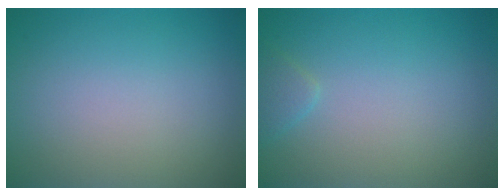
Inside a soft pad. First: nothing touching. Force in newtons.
{"total": 1.1, "press": 1.1, "slide": 0.1}